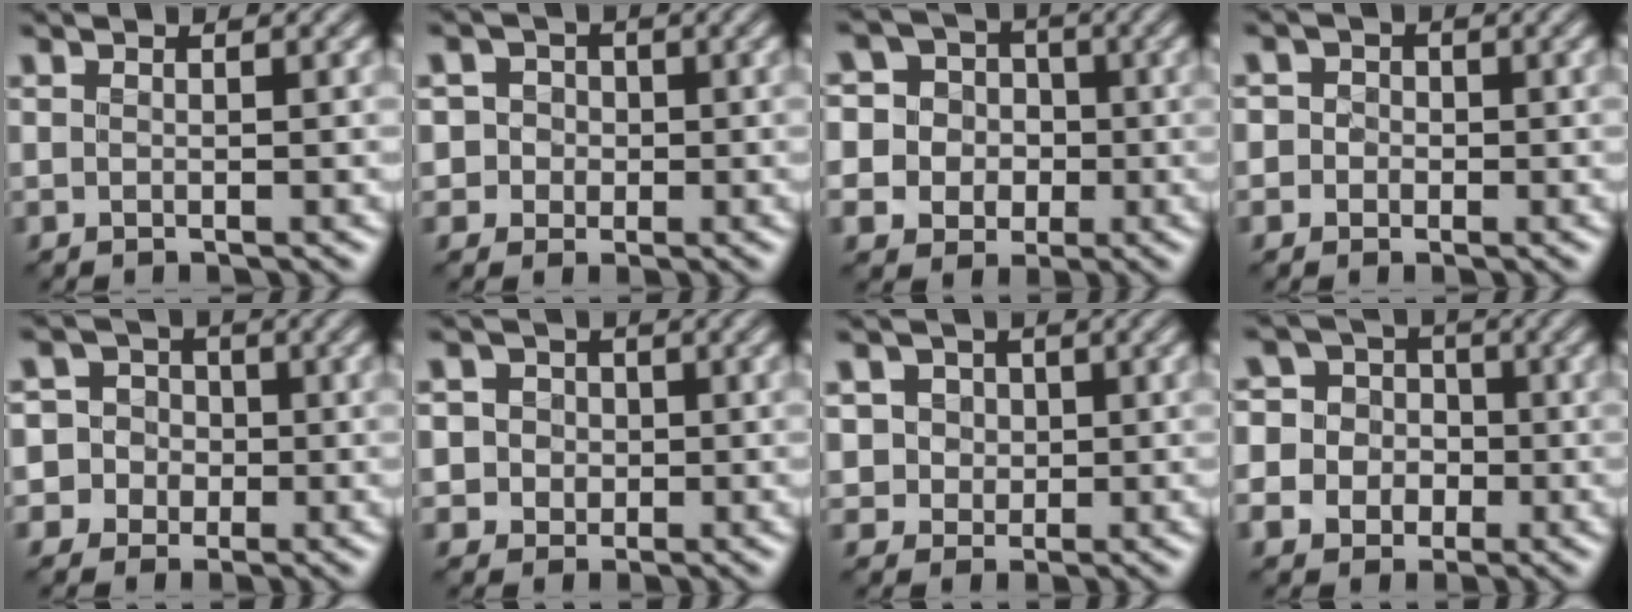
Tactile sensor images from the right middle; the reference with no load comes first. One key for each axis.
{"total": 3.7, "fx": 0.4, "fy": 3.6, "fz": 0.9, "tx": 0.011, "ty": 0.028, "tz": -0.007}
{"total": 9.0, "fx": -0.3, "fy": 8.8, "fz": 2.0, "tx": -0.067, "ty": 0.020, "tz": -0.012}
{"total": 2.8, "fx": 0.4, "fy": 2.6, "fz": 0.9, "tx": 0.016, "ty": 0.017, "tz": -0.024}
{"total": 6.9, "fx": -1.2, "fy": 6.7, "fz": 1.2, "tx": -0.014, "ty": 0.021, "tz": -0.047}
{"total": 4.6, "fx": 1.0, "fy": 4.2, "fz": 1.5, "tx": -0.012, "ty": 0.031, "tz": -0.001}
{"total": 4.3, "fx": 1.6, "fy": 3.7, "fz": 1.6, "tx": -0.022, "ty": 0.013, "tz": 0.020}
{"total": 9.0, "fx": -2.7, "fy": 8.4, "fz": 1.9, "tx": -0.057, "ty": -0.003, "tz": -0.070}